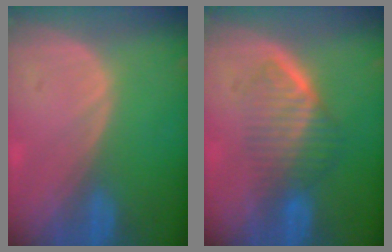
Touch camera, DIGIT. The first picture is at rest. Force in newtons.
{"total": 6.6, "press": 5.9, "slide": 2.9}